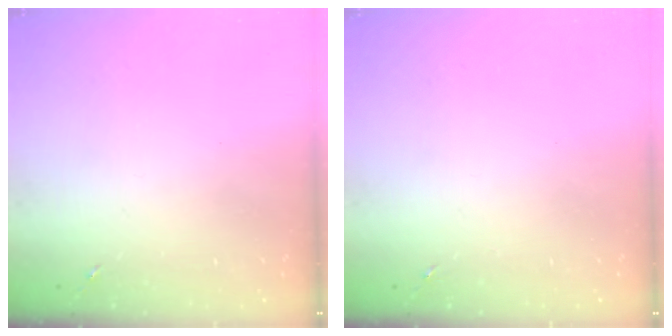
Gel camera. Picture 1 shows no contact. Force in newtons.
{"total": 0.0}